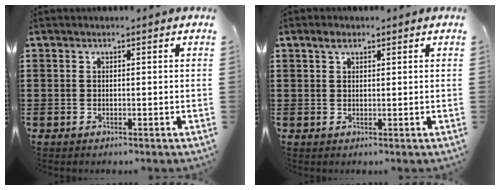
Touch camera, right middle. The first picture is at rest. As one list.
[{"total": 1.8, "force": [1.3, 0.8, 0.9], "torque": [-0.013, 0.001, 0.023]}]